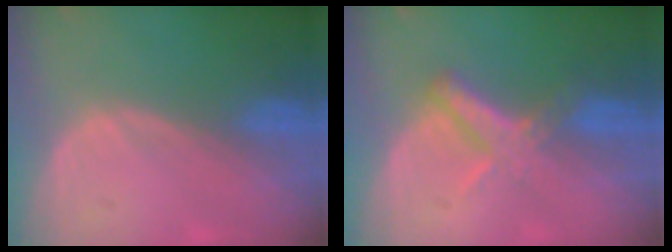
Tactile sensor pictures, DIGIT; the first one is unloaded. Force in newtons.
{"total": 5.5, "press": 4.9, "slide": 2.6}